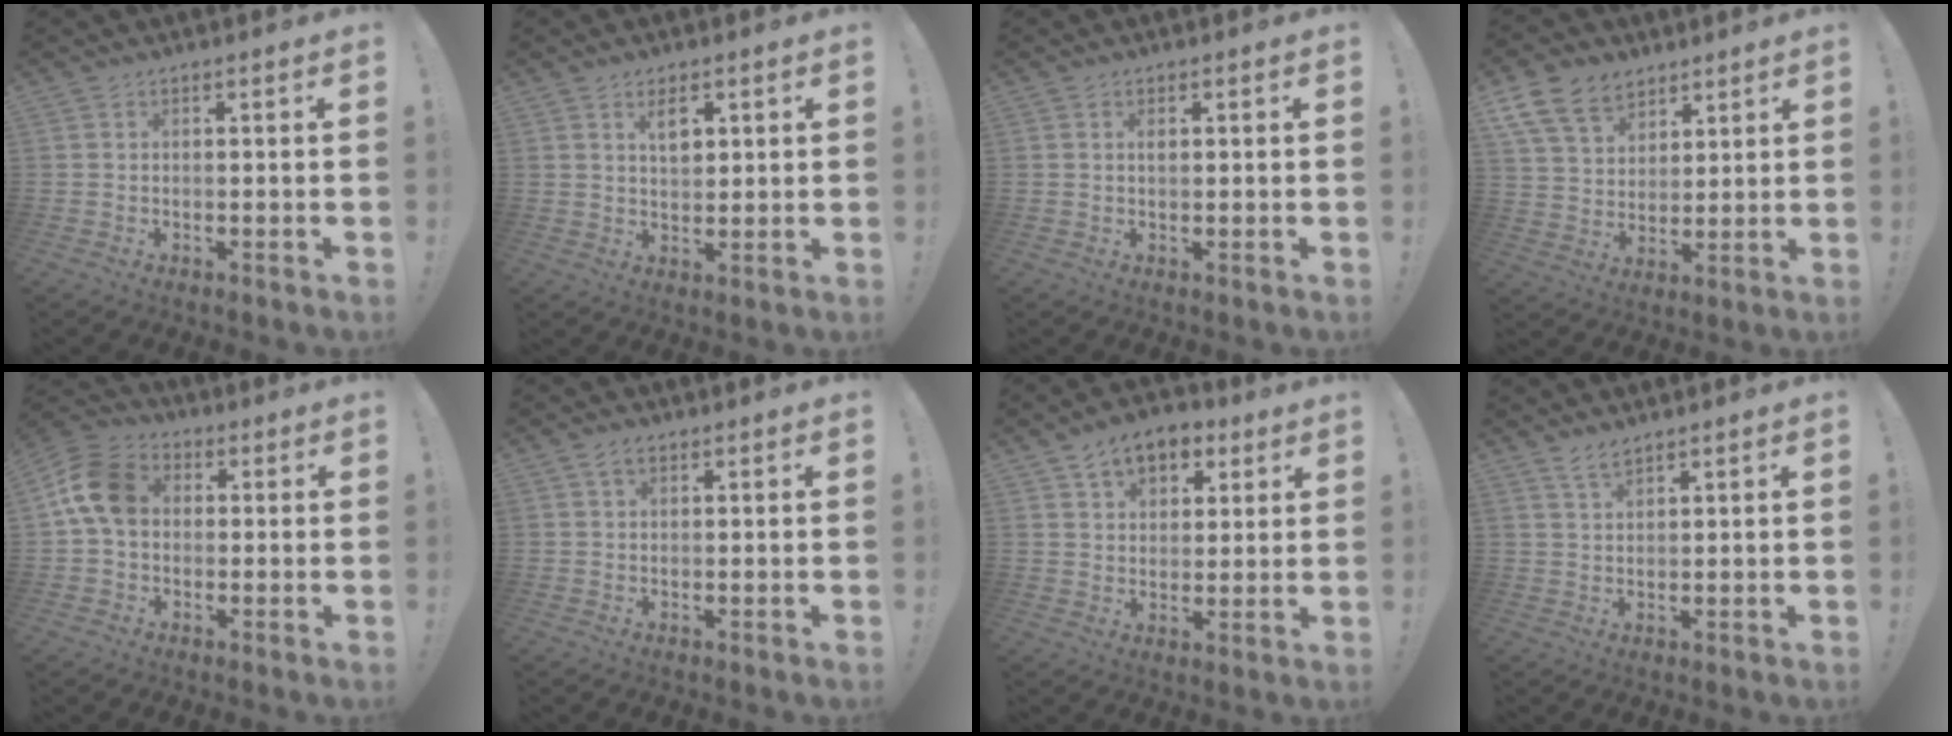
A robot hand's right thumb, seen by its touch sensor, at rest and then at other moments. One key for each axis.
{"total": 5.1, "fx": 2.2, "fy": 3.0, "fz": 3.6, "tx": -0.048, "ty": -0.006, "tz": 0.035}
{"total": 1.1, "fx": 0.4, "fy": 0.6, "fz": 0.8, "tx": -0.010, "ty": 0.001, "tz": 0.004}
{"total": 13.5, "fx": 8.5, "fy": 8.9, "fz": 5.7, "tx": -0.101, "ty": -0.048, "tz": 0.165}
{"total": 12.4, "fx": 1.7, "fy": 9.3, "fz": 8.0, "tx": -0.154, "ty": 0.020, "tz": 0.038}
{"total": 2.2, "fx": 1.2, "fy": 1.3, "fz": 1.3, "tx": -0.020, "ty": 0.001, "tz": 0.021}
{"total": 10.2, "fx": 5.6, "fy": 6.8, "fz": 5.2, "tx": -0.072, "ty": -0.021, "tz": 0.105}
{"total": 3.2, "fx": 2.6, "fy": 0.8, "fz": 1.6, "tx": -0.029, "ty": -0.014, "tz": 0.047}